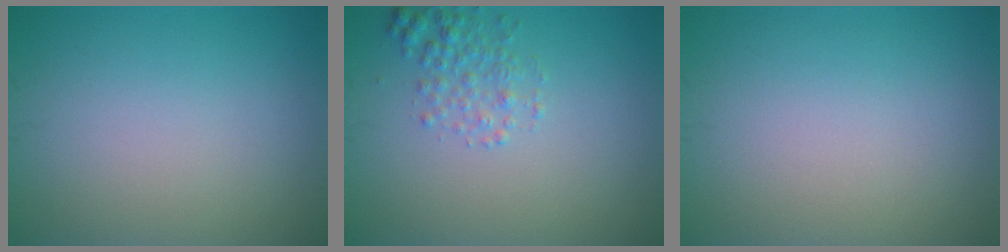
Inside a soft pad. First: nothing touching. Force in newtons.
{"total": 2.0, "press": 2.0, "slide": 0.1}
{"total": 0.0}